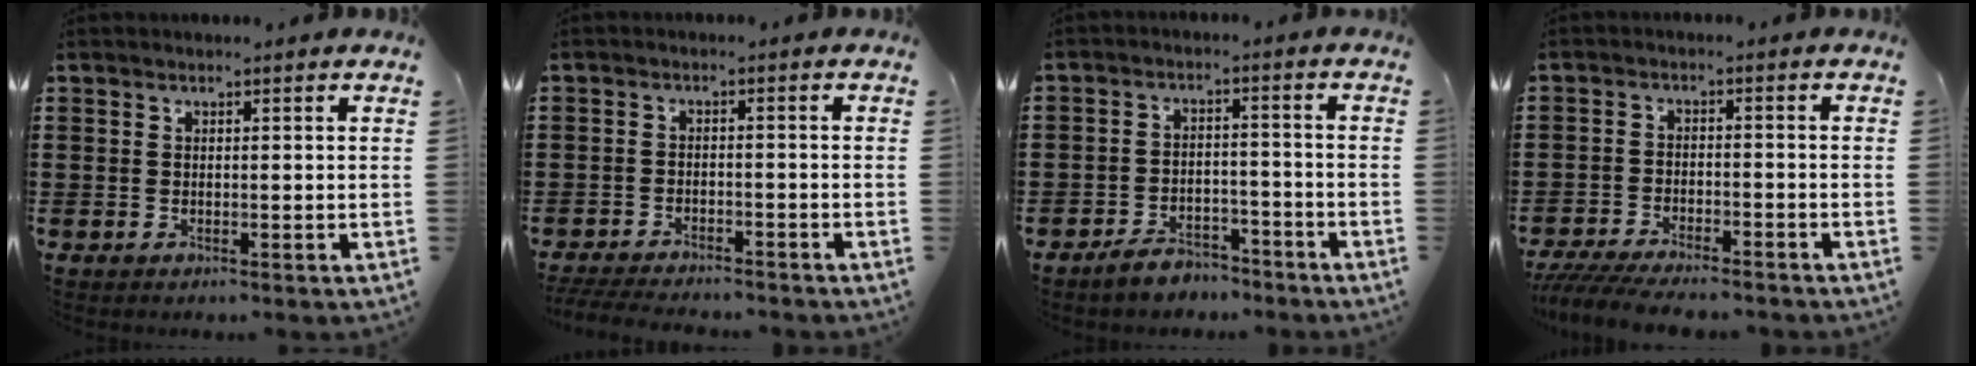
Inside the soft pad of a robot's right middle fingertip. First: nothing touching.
{"total": 3.5, "force": [-3.4, 0.3, 0.7], "torque": [-0.021, -0.005, -0.072]}
{"total": 4.1, "force": [-3.9, 1.0, 0.5], "torque": [-0.011, 0.009, -0.078]}
{"total": 5.0, "force": [-4.8, 0.4, 1.5], "torque": [-0.038, -0.010, -0.096]}